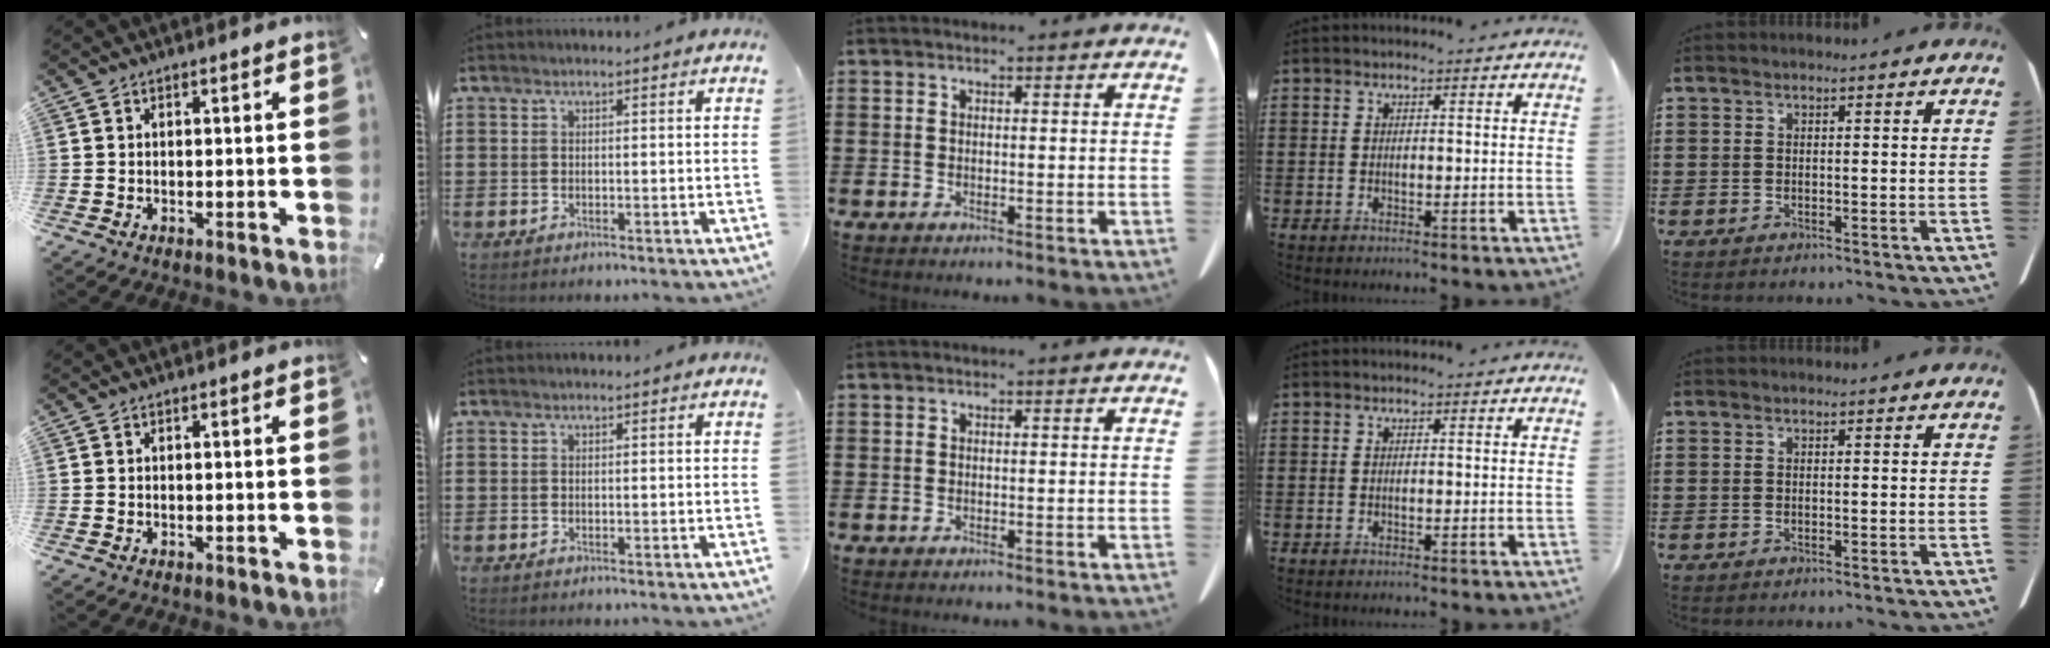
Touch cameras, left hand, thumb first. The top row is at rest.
{}